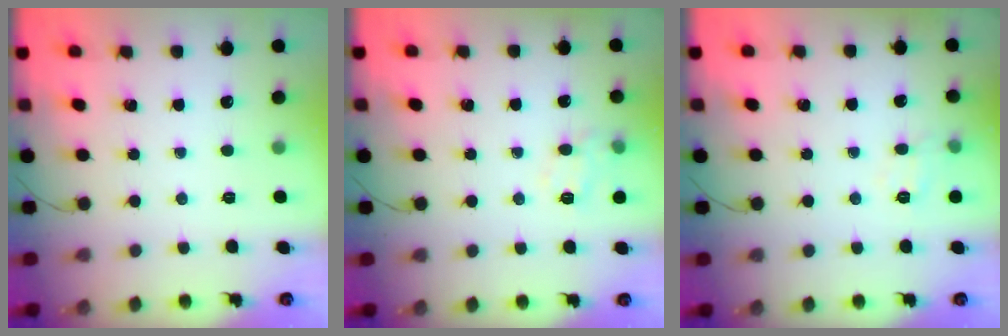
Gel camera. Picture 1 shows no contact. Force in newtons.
{"total": 9.5, "press": 9.4, "slide": 1.0}
{"total": 7.2, "press": 7.2, "slide": 1.0}